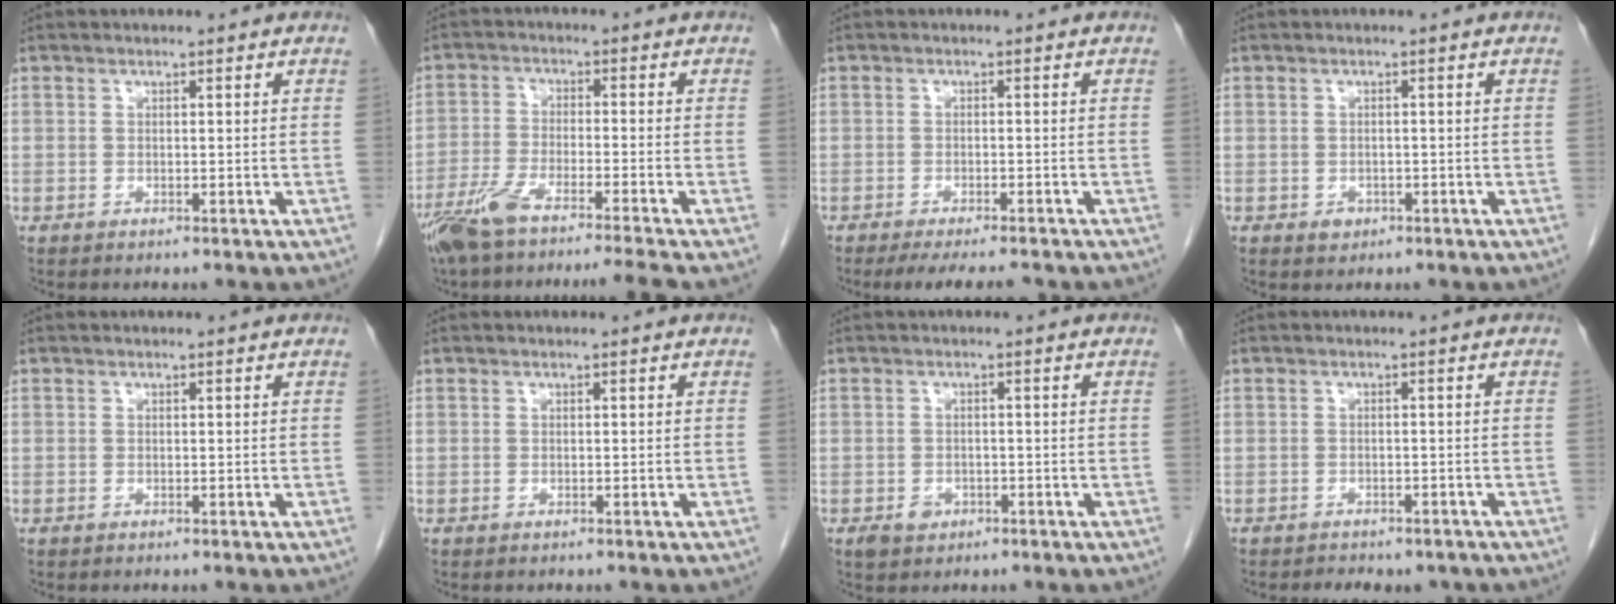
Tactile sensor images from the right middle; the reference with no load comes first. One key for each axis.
{"total": 10.7, "fx": -8.5, "fy": -0.7, "fz": 6.3, "tx": -0.109, "ty": -0.025, "tz": -0.144}
{"total": 7.4, "fx": -6.5, "fy": 1.2, "fz": 3.5, "tx": -0.041, "ty": -0.012, "tz": -0.092}
{"total": 1.5, "fx": -0.7, "fy": 1.2, "fz": 0.5, "tx": -0.008, "ty": 0.004, "tz": -0.004}
{"total": 0.0}
{"total": 0.0}
{"total": 2.4, "fx": -1.2, "fy": 1.8, "fz": 1.0, "tx": -0.016, "ty": 0.002, "tz": -0.011}
{"total": 6.2, "fx": -5.2, "fy": 2.7, "fz": 1.9, "tx": -0.022, "ty": 0.005, "tz": -0.057}